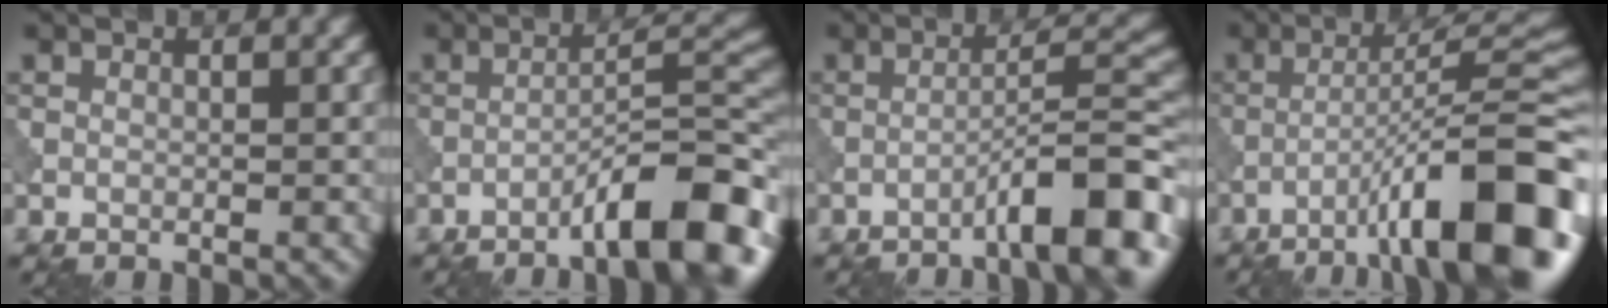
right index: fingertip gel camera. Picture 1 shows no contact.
{"total": 9.4, "force": [-5.6, 1.9, 7.4], "torque": [-0.103, 0.019, -0.089]}
{"total": 8.0, "force": [-4.9, 1.2, 6.2], "torque": [-0.086, 0.023, -0.079]}
{"total": 13.4, "force": [-6.9, 2.5, 11.2], "torque": [-0.158, 0.020, -0.103]}